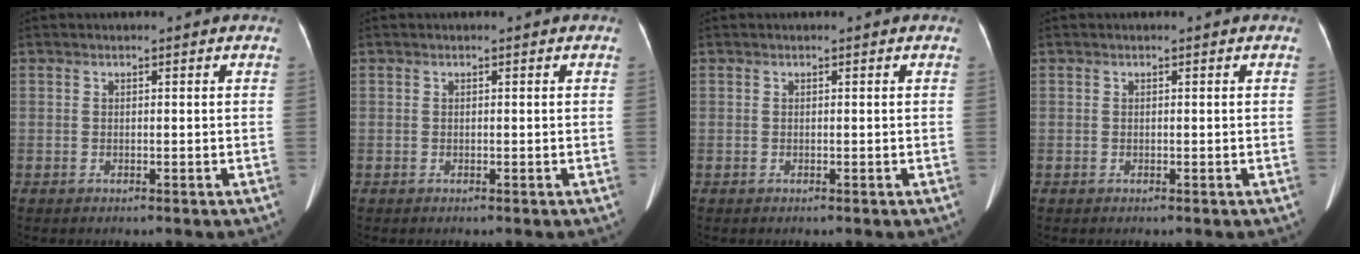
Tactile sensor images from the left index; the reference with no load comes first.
{"total": 0.0}
{"total": 0.0}
{"total": 0.0}